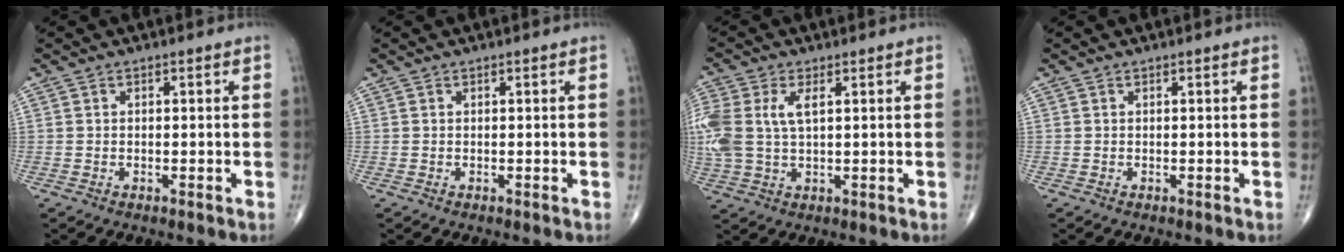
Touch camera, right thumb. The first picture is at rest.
{"total": 0.0}
{"total": 11.2, "force": [2.3, 6.2, 9.1], "torque": [-0.240, 0.013, 0.050]}
{"total": 0.0}